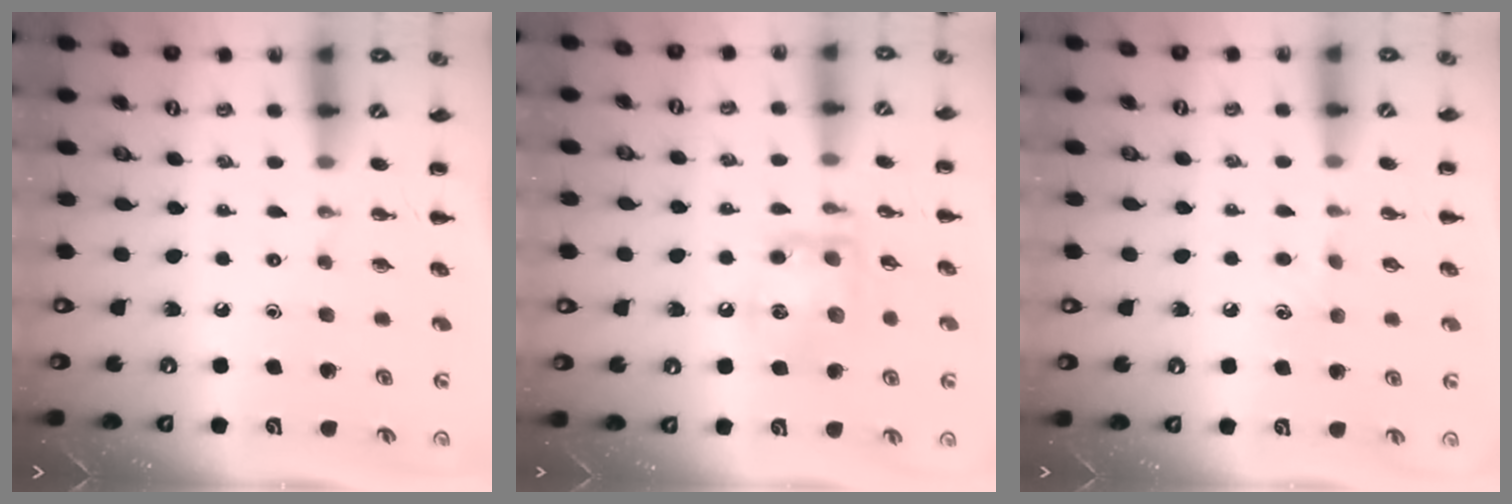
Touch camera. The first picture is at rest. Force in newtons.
{"total": 13.5, "press": 13.4, "slide": 1.6}
{"total": 4.4, "press": 4.2, "slide": 1.5}